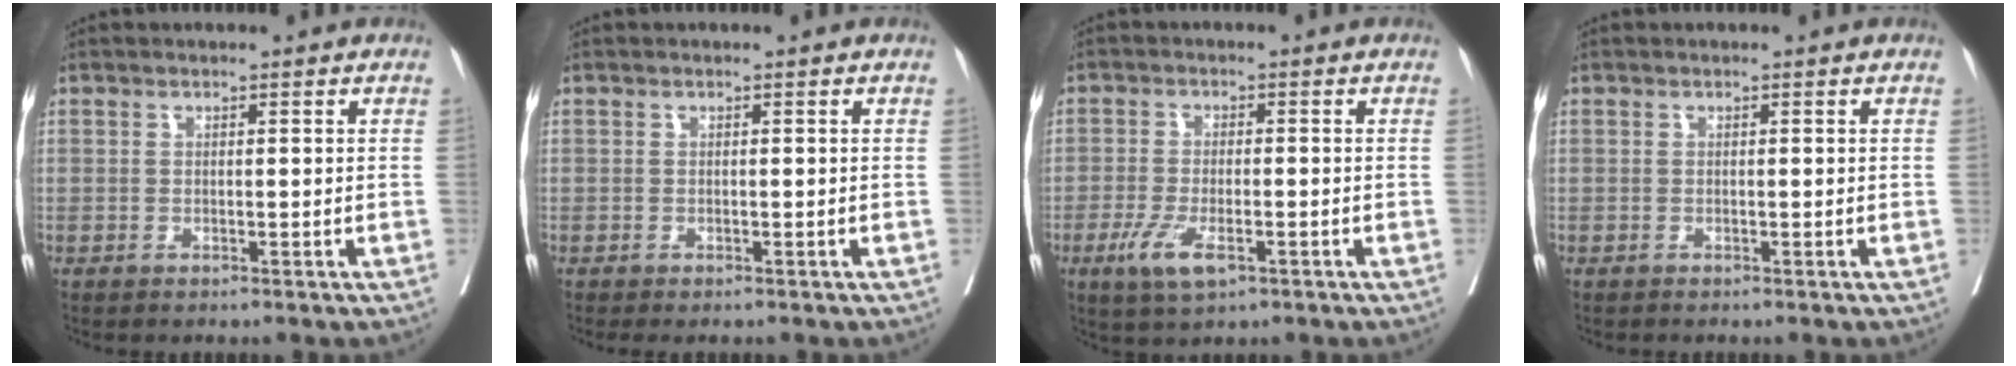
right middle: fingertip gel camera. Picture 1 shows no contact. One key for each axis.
{"total": 0.9, "fx": -0.8, "fy": 0.2, "fz": 0.4, "tx": -0.003, "ty": -0.004, "tz": -0.013}
{"total": 5.6, "fx": -2.7, "fy": 1.8, "fz": 4.6, "tx": -0.095, "ty": -0.010, "tz": -0.043}
{"total": 0.0}